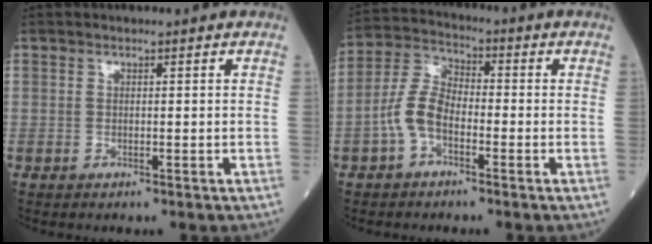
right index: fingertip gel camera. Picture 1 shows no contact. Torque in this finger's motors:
{"motor_torque": [0.52, -0.48, 0.32, 0.12]}